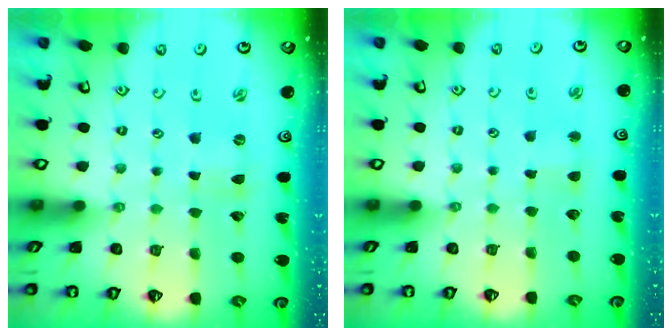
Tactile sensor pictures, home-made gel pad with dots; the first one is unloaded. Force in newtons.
{"total": 2.4, "press": 2.4, "slide": 0.3}